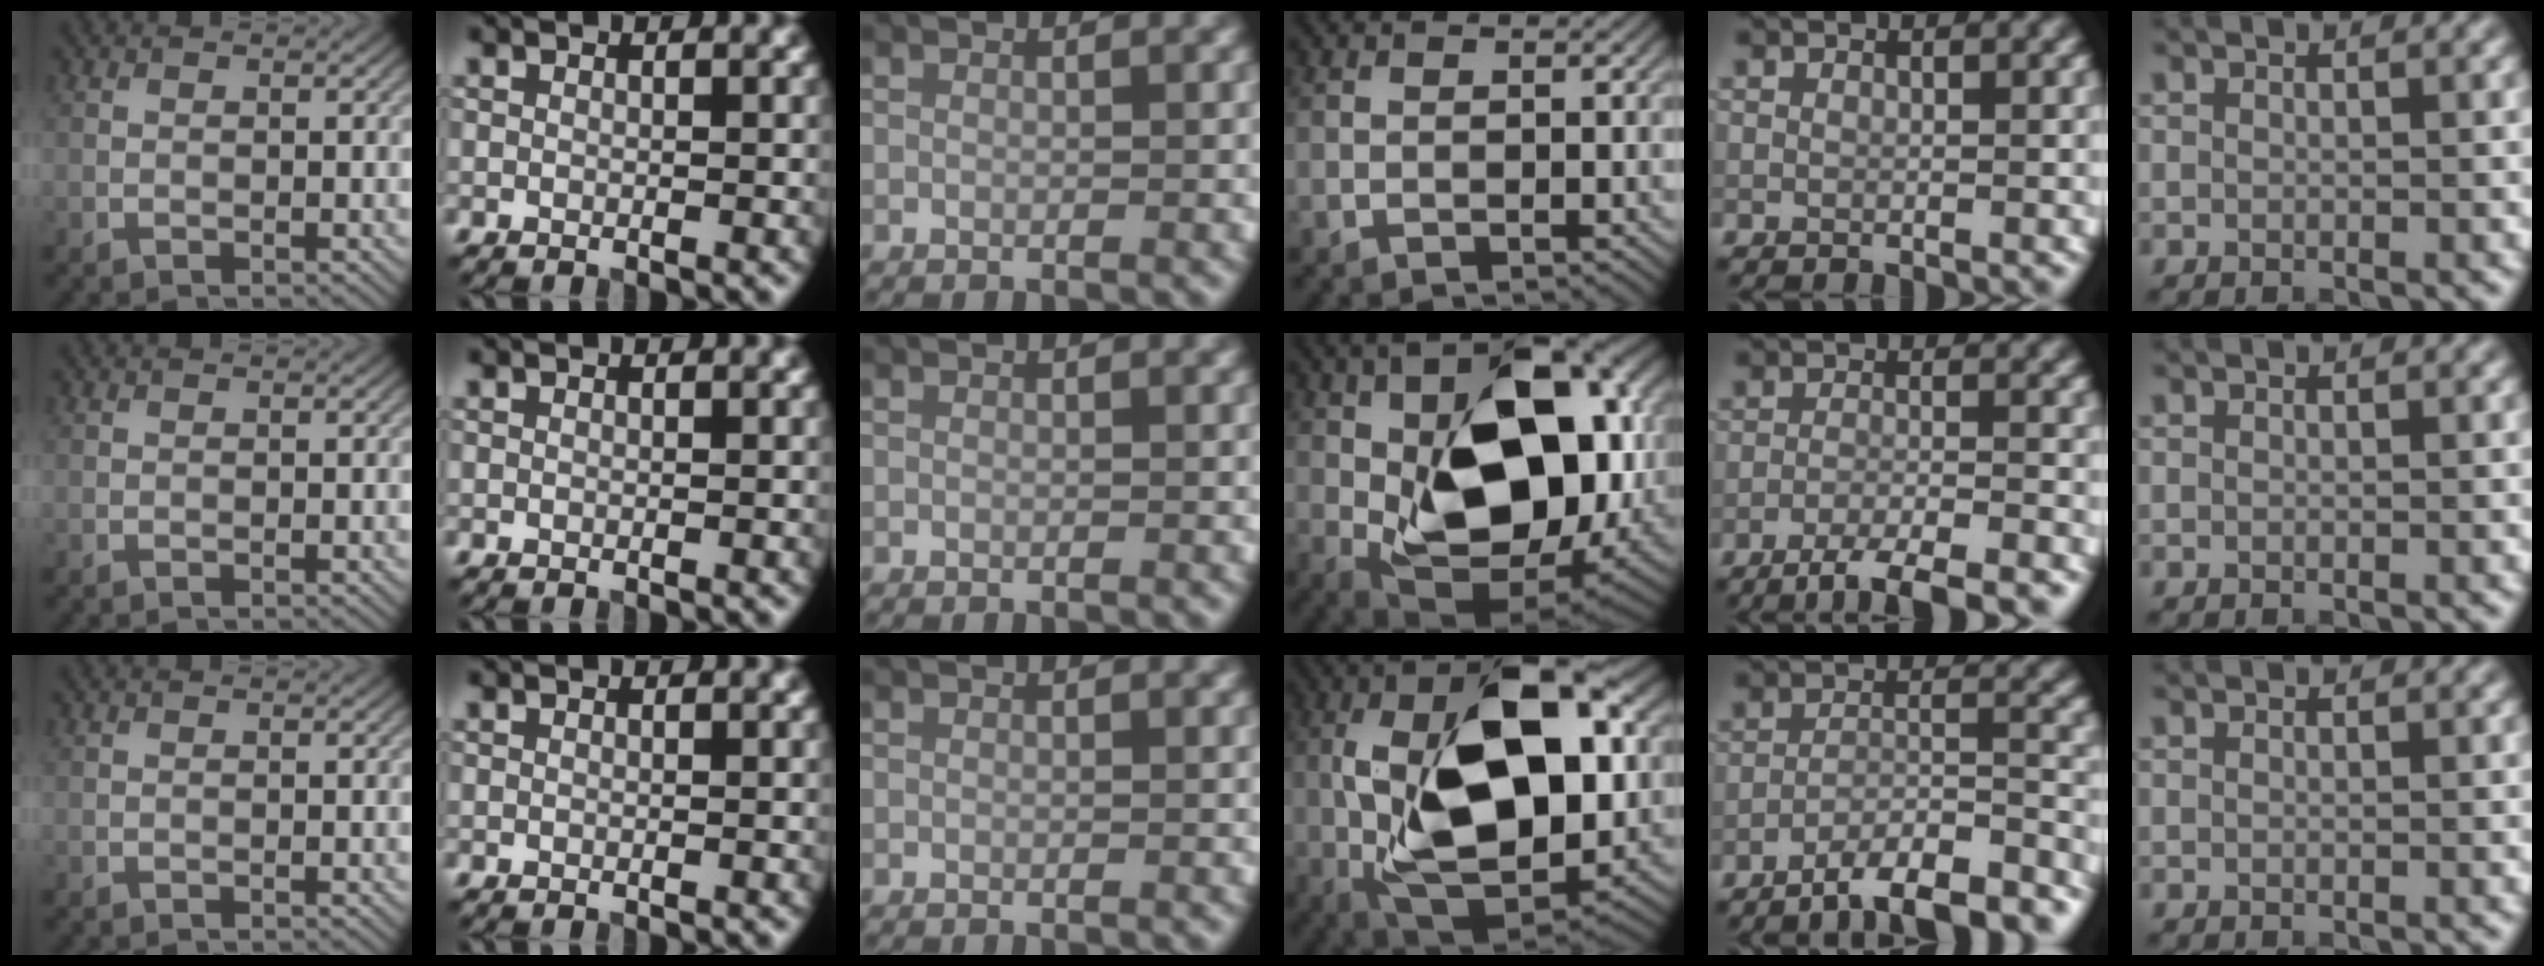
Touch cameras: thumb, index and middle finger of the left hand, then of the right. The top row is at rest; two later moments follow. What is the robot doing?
{"motion": "lift_and_place", "object": "calculator"}